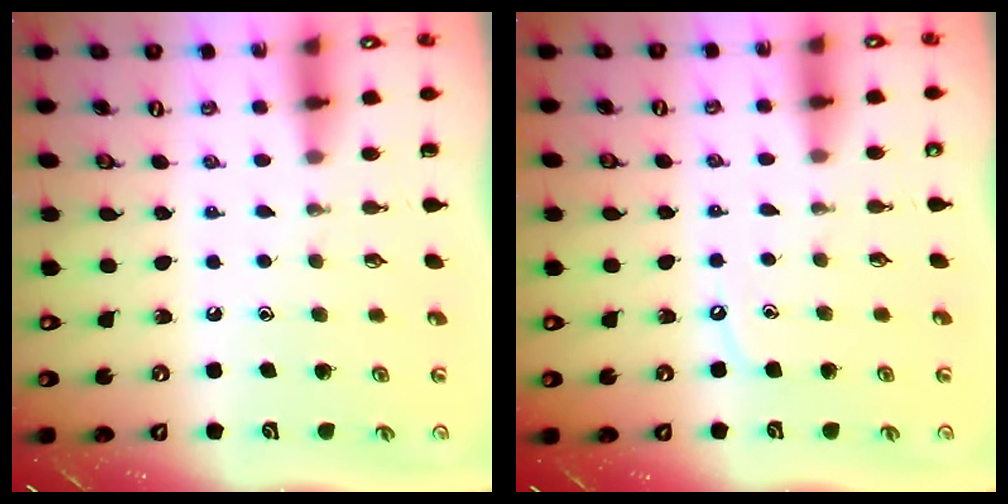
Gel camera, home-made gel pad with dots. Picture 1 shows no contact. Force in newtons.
{"total": 3.2, "press": 3.1, "slide": 0.5}